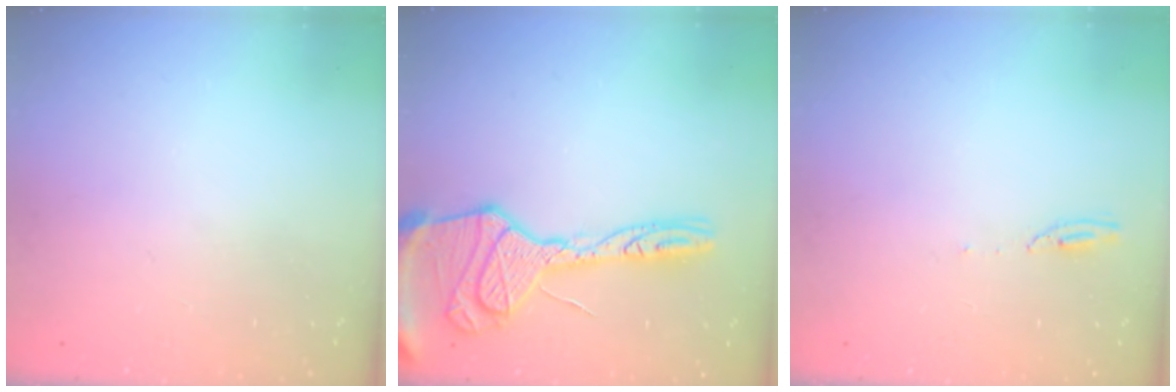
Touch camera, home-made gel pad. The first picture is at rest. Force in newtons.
{"total": 22.2, "press": 22.1, "slide": 2.0}
{"total": 4.4, "press": 4.4, "slide": 0.1}